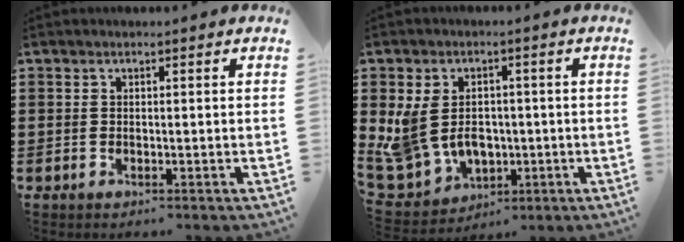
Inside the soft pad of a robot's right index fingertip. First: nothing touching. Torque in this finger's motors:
{"motor_torque": [0.80, 0.61, 0.37, 0.21]}